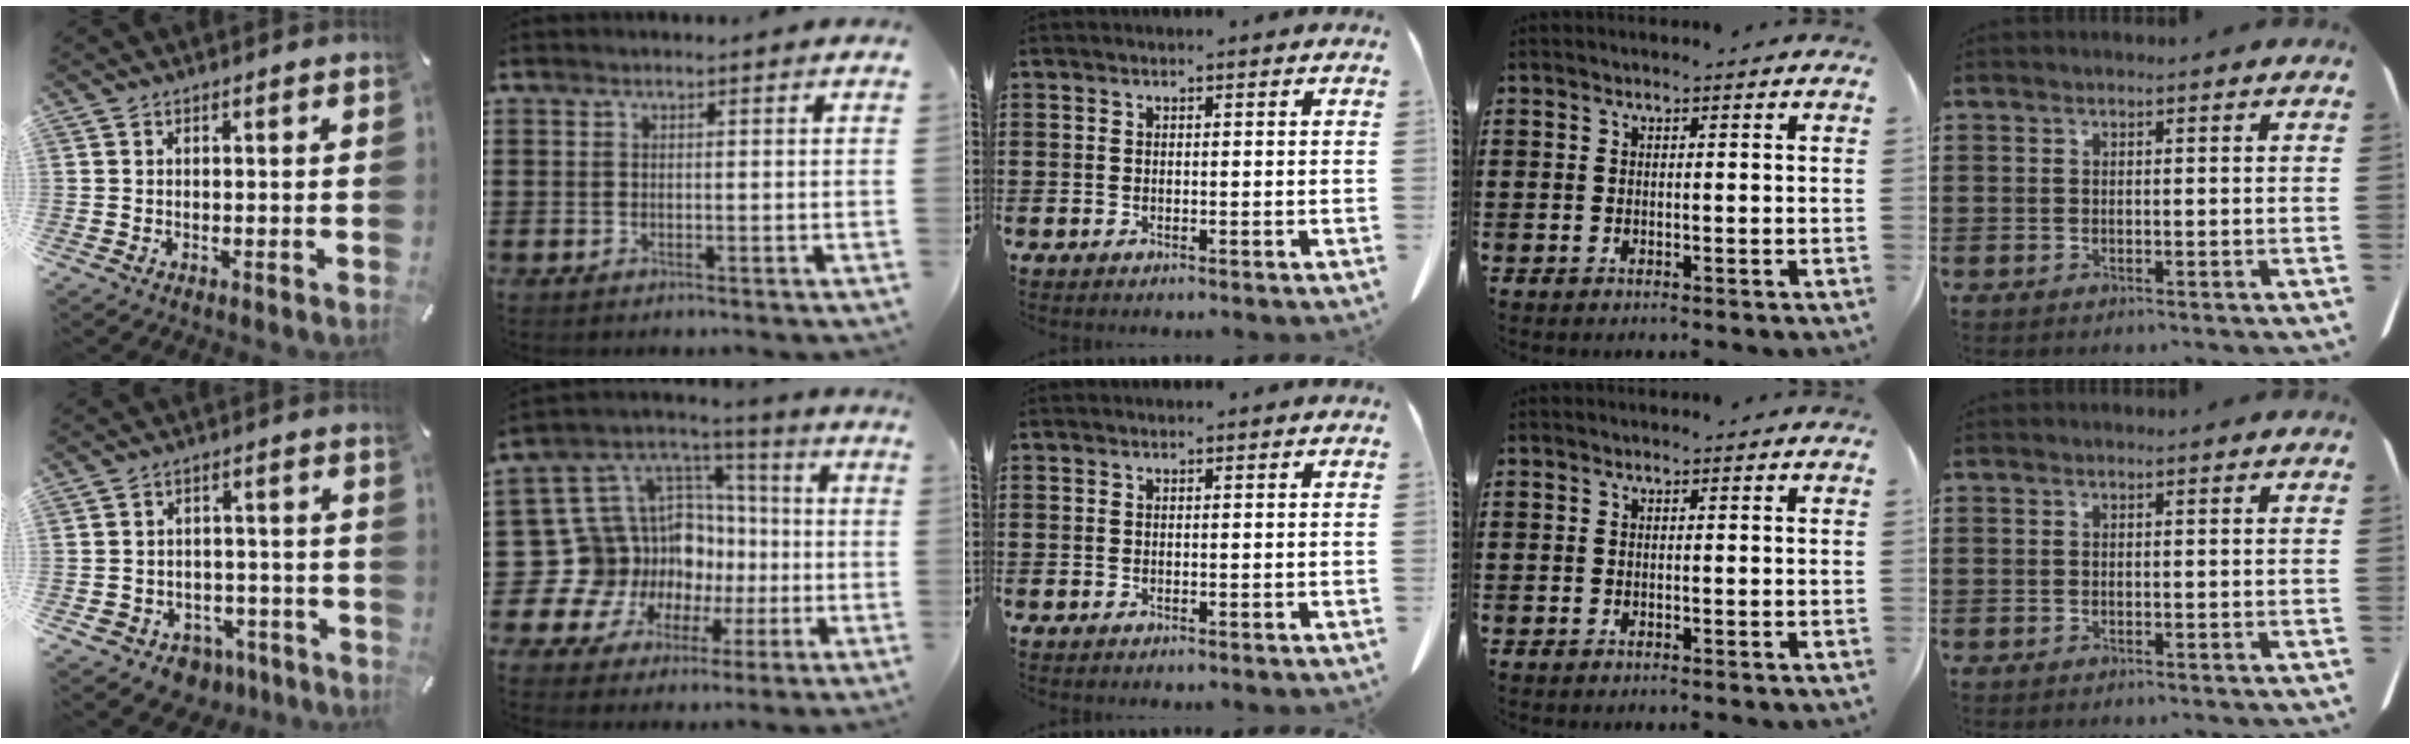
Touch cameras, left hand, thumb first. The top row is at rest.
{"thumb": {"total": 5.8, "force": [-3.3, 4.6, 1.1], "torque": [-0.024, 0.024, -0.060]}, "index": {"total": 16.3, "force": [-3.5, 15.0, 5.2], "torque": [-0.155, -0.028, -0.021]}}